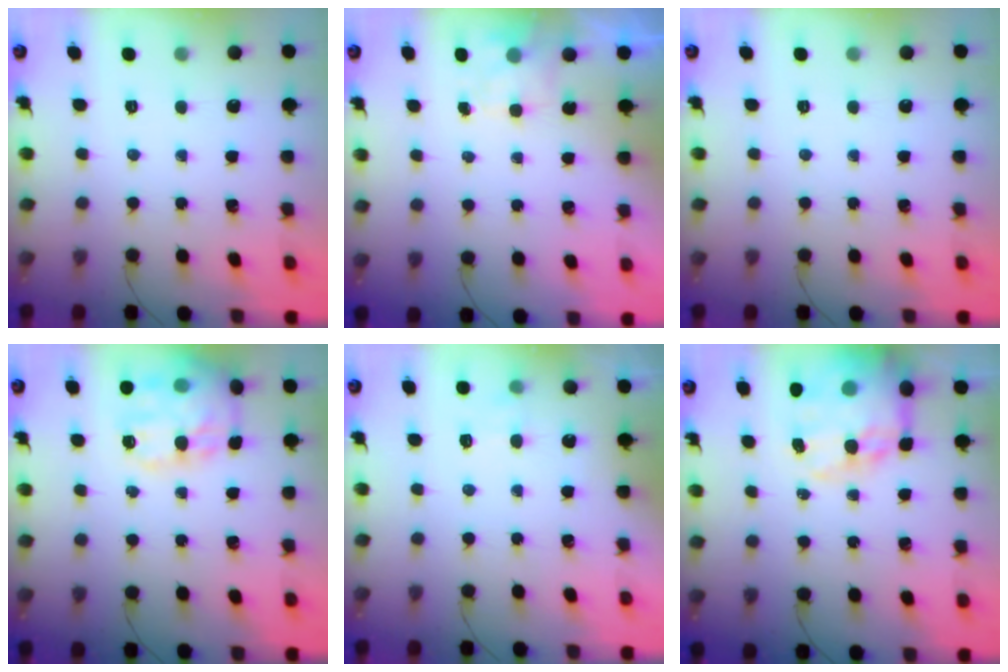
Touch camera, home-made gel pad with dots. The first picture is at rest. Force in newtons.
{"total": 2.5, "press": 2.1, "slide": 1.4}
{"total": 0.0}
{"total": 18.8, "press": 18.7, "slide": 1.5}
{"total": 6.5, "press": 6.4, "slide": 1.4}
{"total": 21.5, "press": 20.8, "slide": 5.3}